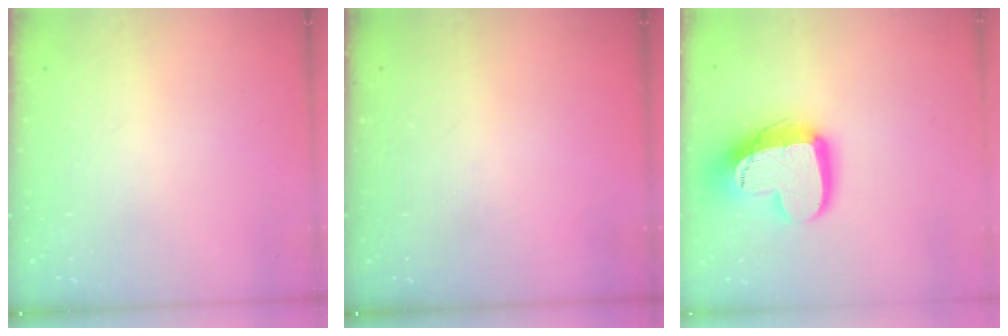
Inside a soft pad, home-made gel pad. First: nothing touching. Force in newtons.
{"total": 0.0}
{"total": 16.8, "press": 16.7, "slide": 1.5}